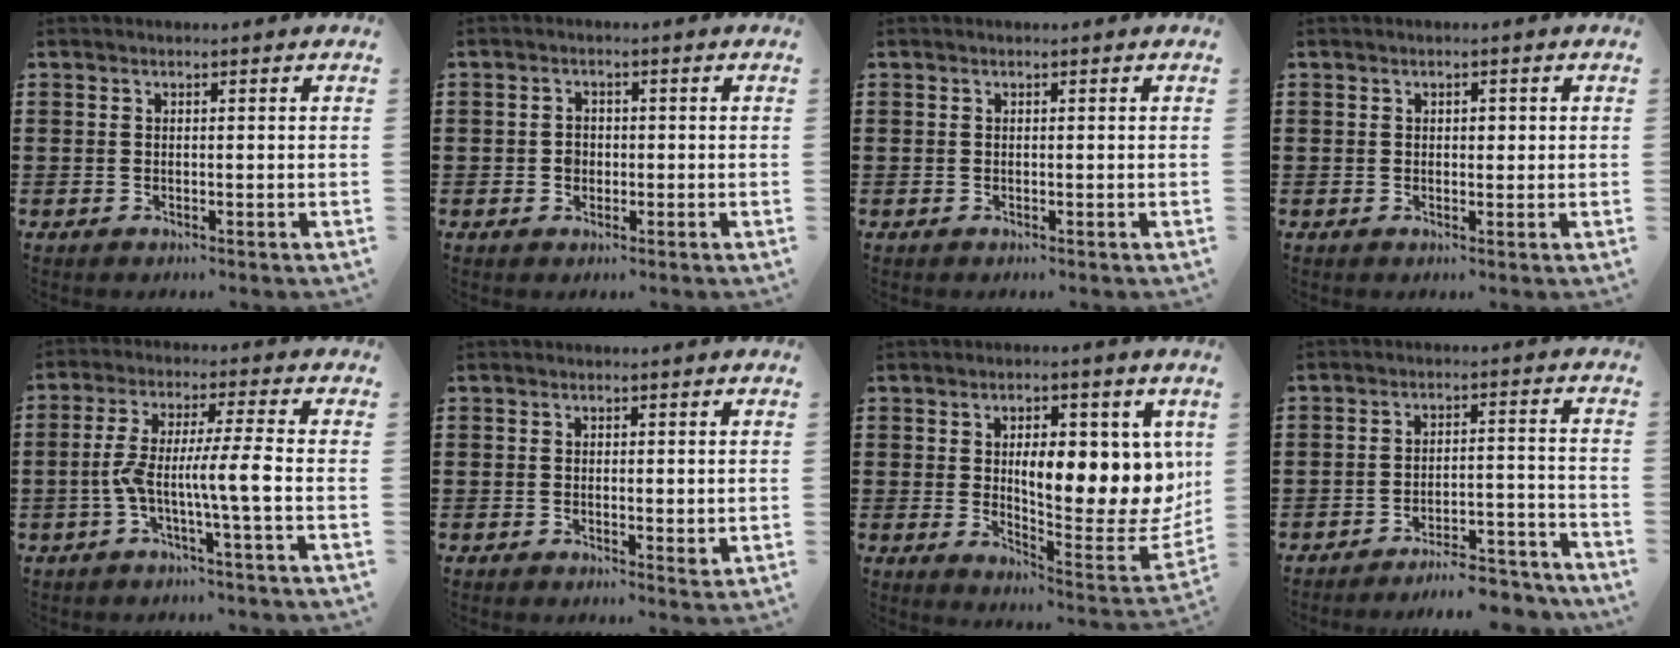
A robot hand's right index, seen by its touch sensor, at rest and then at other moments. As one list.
[{"total": 1.9, "force": [-0.4, 1.6, 0.9], "torque": [-0.021, 0.006, -0.009]}, {"total": 0.0}, {"total": 0.9, "force": [0.2, 0.6, 0.6], "torque": [-0.004, 0.003, 0.001]}, {"total": 7.9, "force": [-2.2, 0.1, 7.6], "torque": [-0.154, -0.007, -0.050]}, {"total": 1.0, "force": [0.1, 0.6, 0.8], "torque": [-0.015, 0.004, 0.001]}, {"total": 11.5, "force": [2.4, 4.6, 10.3], "torque": [-0.133, -0.026, 0.035]}, {"total": 6.0, "force": [-5.8, 0.5, 1.6], "torque": [-0.022, 0.009, -0.112]}]